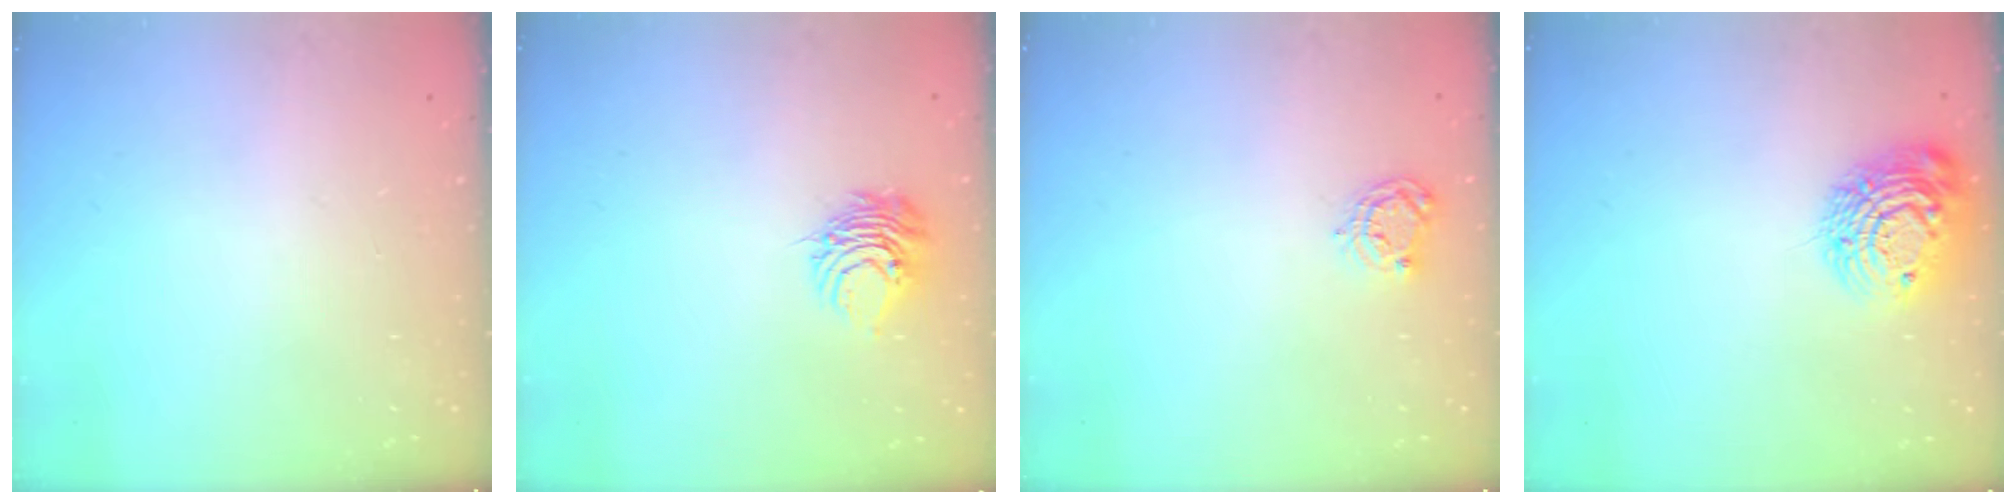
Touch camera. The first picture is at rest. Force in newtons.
{"total": 6.9, "press": 6.9, "slide": 0.5}
{"total": 4.7, "press": 4.7, "slide": 0.4}
{"total": 13.4, "press": 13.4, "slide": 0.9}